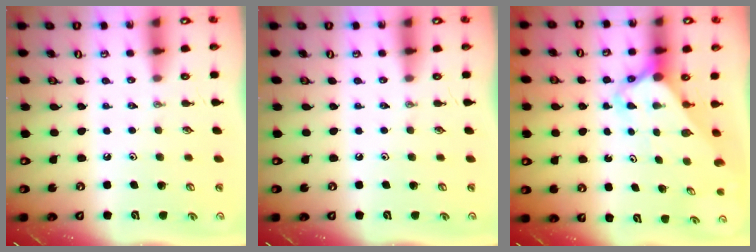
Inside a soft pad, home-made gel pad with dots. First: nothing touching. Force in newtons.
{"total": 0.0}
{"total": 3.2, "press": 3.1, "slide": 0.2}